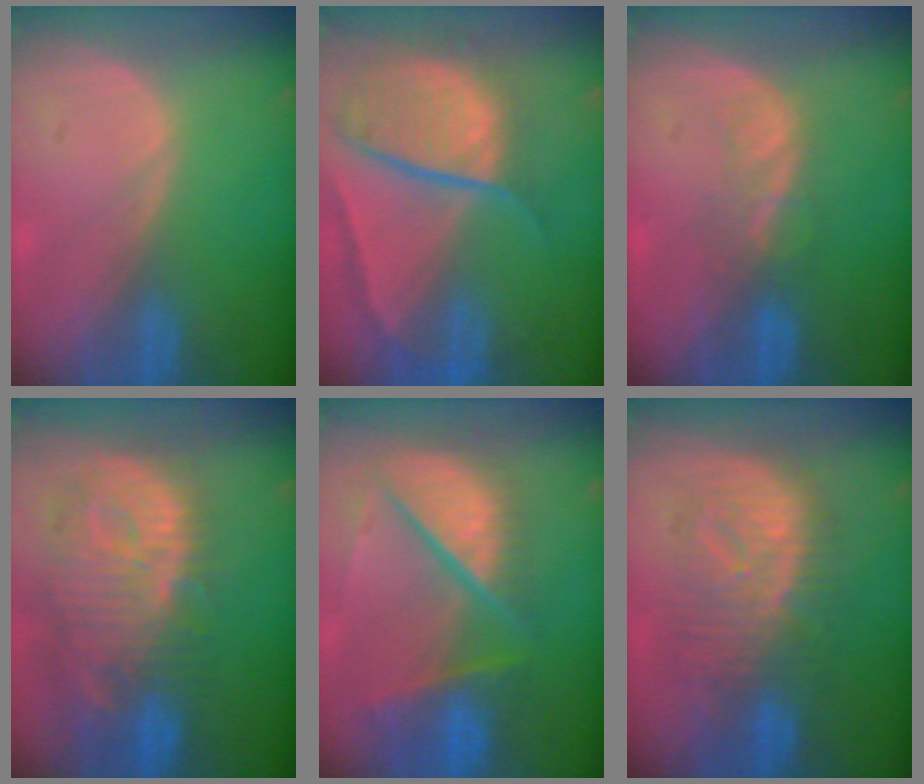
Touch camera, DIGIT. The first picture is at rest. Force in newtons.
{"total": 10.7, "press": 8.9, "slide": 5.9}
{"total": 3.3, "press": 3.3, "slide": 0.5}
{"total": 13.3, "press": 11.6, "slide": 6.5}
{"total": 11.0, "press": 9.2, "slide": 6.1}
{"total": 9.3, "press": 9.3, "slide": 0.4}